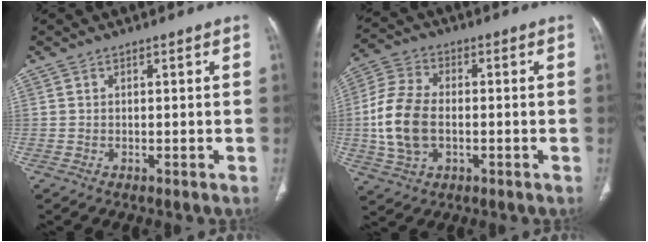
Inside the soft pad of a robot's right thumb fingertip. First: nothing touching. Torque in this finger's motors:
{"motor_torque": [-0.49, 0.56, 0.61, 0.85, 0.38]}